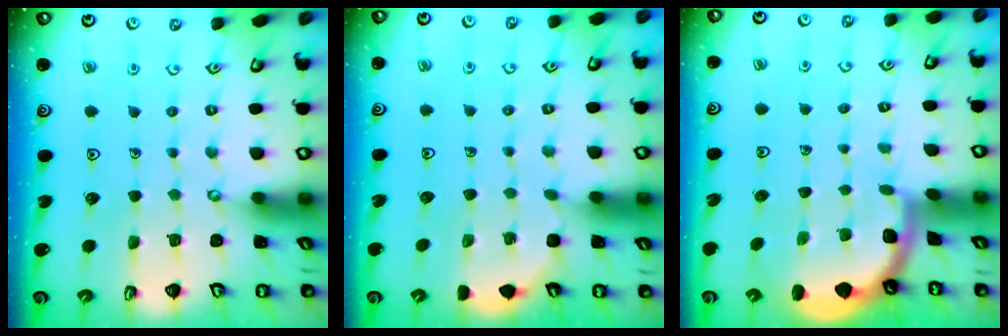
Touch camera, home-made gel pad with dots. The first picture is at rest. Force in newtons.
{"total": 2.2, "press": 2.0, "slide": 1.1}
{"total": 1.7, "press": 1.6, "slide": 0.1}